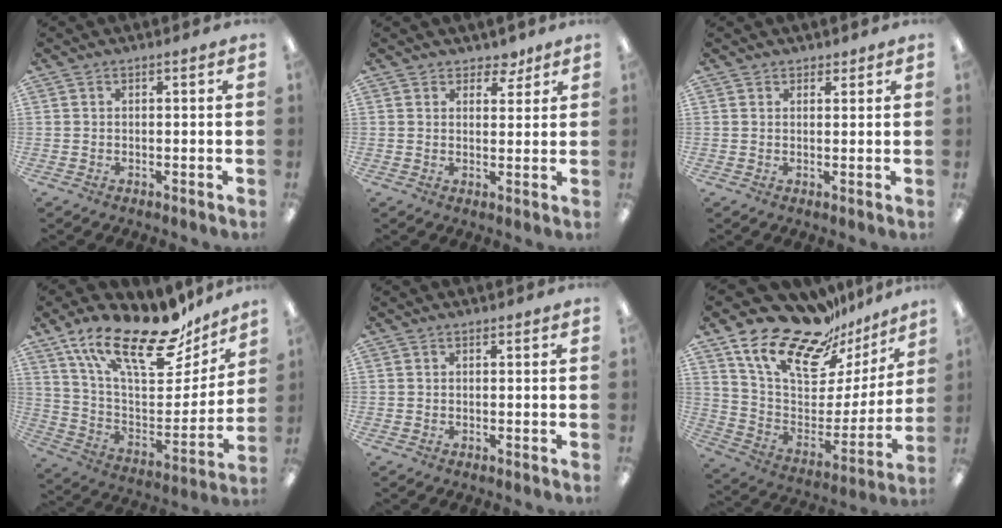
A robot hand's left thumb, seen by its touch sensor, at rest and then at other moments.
{"total": 4.1, "force": [3.2, 2.5, 0.8], "torque": [-0.001, -0.015, 0.055]}
{"total": 1.6, "force": [1.2, 0.9, 0.1], "torque": [0.006, -0.003, 0.022]}
{"total": 24.7, "force": [17.7, 9.1, 14.5], "torque": [-0.237, -0.108, 0.302]}
{"total": 0.0}
{"total": 22.2, "force": [17.3, 9.4, 10.3], "torque": [-0.175, -0.125, 0.302]}